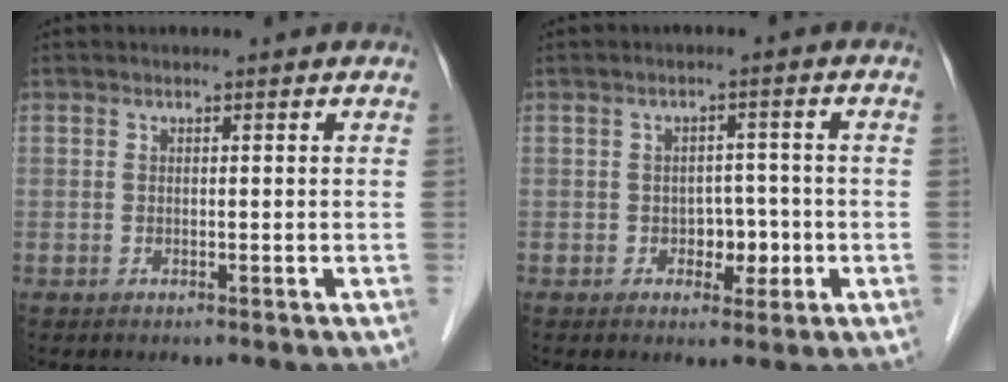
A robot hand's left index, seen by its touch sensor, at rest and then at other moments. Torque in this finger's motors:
{"motor_torque": [-0.03, 0.08, -0.05, -0.01]}